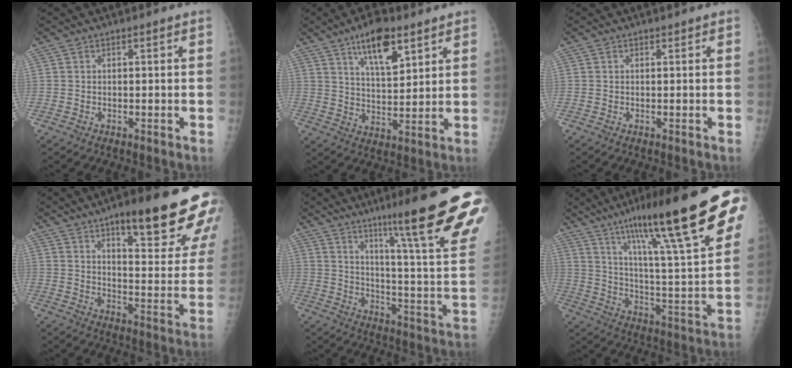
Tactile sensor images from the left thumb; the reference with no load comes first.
{"total": 11.0, "force": [6.4, 4.3, 7.8], "torque": [-0.110, -0.034, 0.110]}
{"total": 0.0}
{"total": 20.6, "force": [12.7, 5.1, 15.4], "torque": [-0.171, -0.061, 0.176]}
{"total": 24.8, "force": [16.1, 1.2, 18.8], "torque": [-0.237, -0.088, 0.229]}
{"total": 28.3, "force": [16.8, 4.1, 22.4], "torque": [-0.330, -0.045, 0.265]}